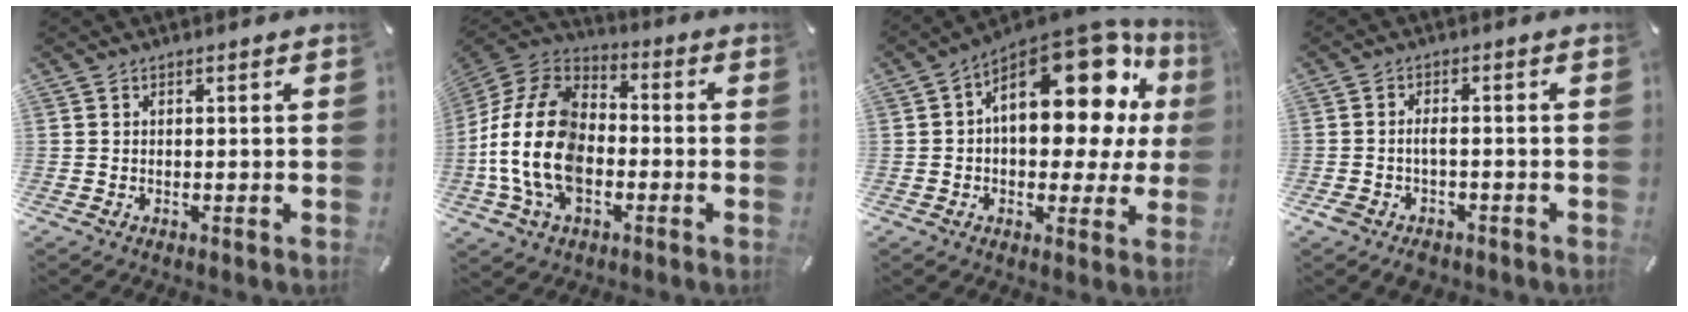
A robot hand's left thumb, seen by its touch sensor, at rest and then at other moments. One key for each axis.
{"total": 18.1, "fx": -4.4, "fy": 12.4, "fz": 12.4, "tx": -0.279, "ty": 0.029, "tz": -0.081}
{"total": 23.1, "fx": 8.7, "fy": 11.9, "fz": 17.7, "tx": -0.233, "ty": -0.064, "tz": 0.148}
{"total": 3.4, "fx": -1.7, "fy": 1.8, "fz": 2.3, "tx": -0.048, "ty": 0.007, "tz": -0.033}